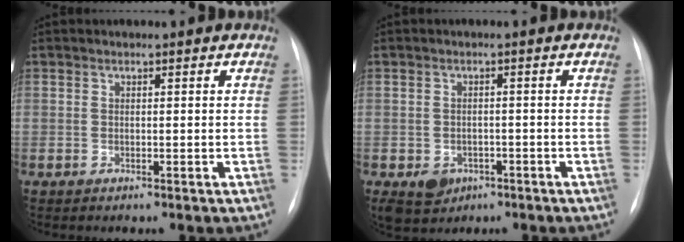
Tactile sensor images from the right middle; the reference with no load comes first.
{"total": 4.8, "force": [-2.2, 3.8, 1.8], "torque": [-0.030, 0.000, -0.023]}